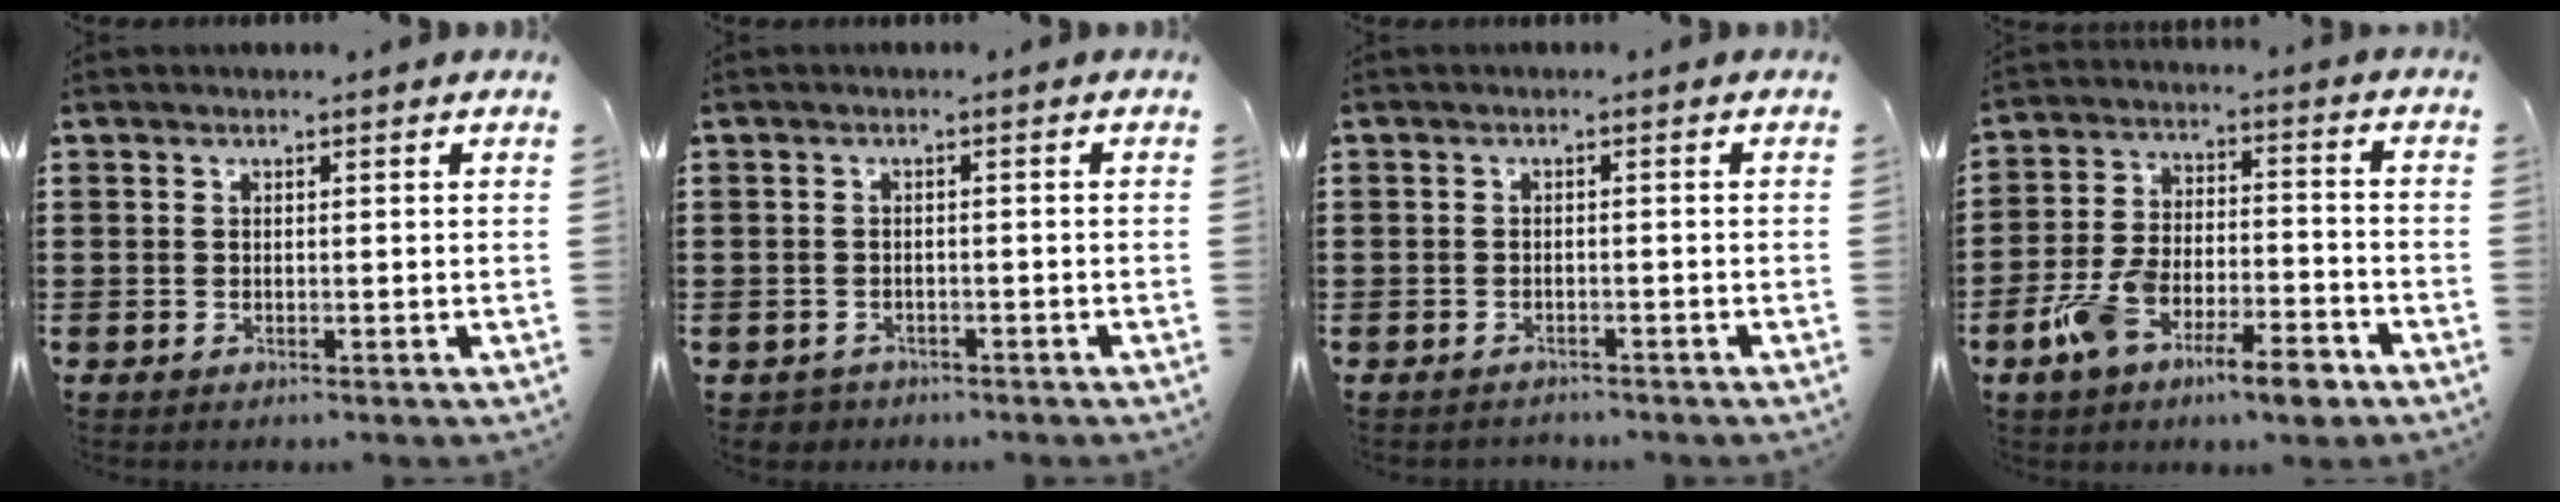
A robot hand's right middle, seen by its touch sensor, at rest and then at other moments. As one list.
[{"total": 1.2, "force": [-1.1, 0.6, -0.1], "torque": [-0.003, 0.003, -0.025]}, {"total": 1.2, "force": [-1.1, 0.3, -0.2], "torque": [0.000, 0.003, -0.026]}, {"total": 10.1, "force": [-7.1, 3.2, 6.4], "torque": [-0.130, 0.013, -0.136]}]